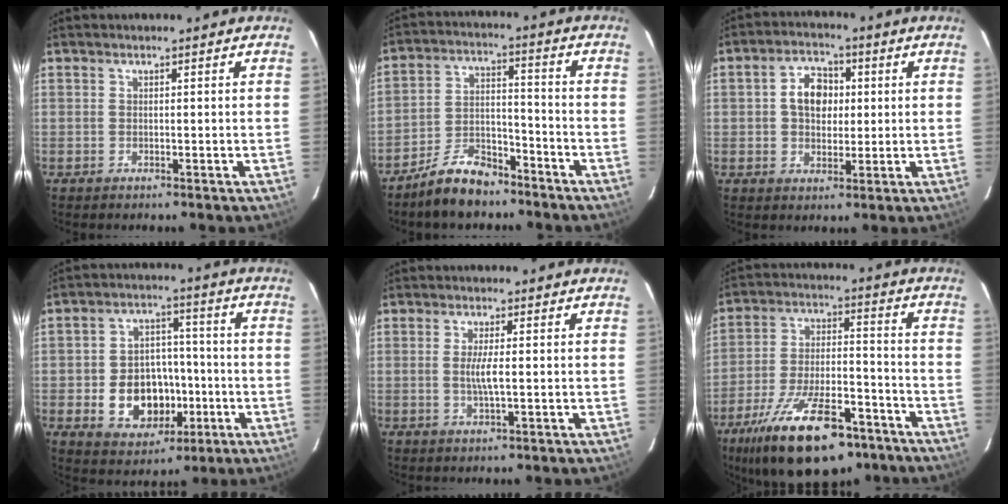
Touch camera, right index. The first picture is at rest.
{"total": 9.8, "force": [-7.8, 4.4, 4.2], "torque": [-0.094, 0.024, -0.132]}
{"total": 7.0, "force": [1.0, 5.1, 4.6], "torque": [-0.080, 0.022, 0.018]}
{"total": 12.7, "force": [-3.5, 9.7, 7.3], "torque": [-0.159, 0.017, -0.036]}
{"total": 3.3, "force": [-0.2, 0.2, 3.3], "torque": [-0.064, -0.005, -0.004]}
{"total": 22.2, "force": [-14.7, 9.0, 14.1], "torque": [-0.261, -0.020, -0.225]}